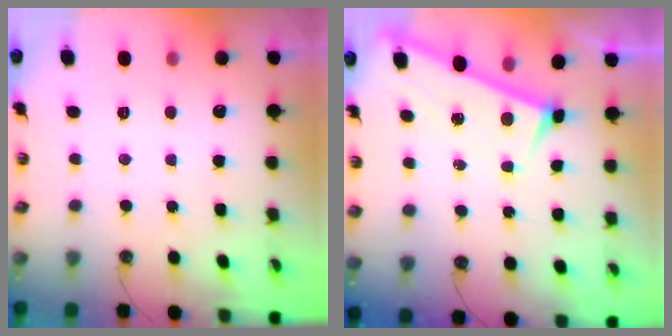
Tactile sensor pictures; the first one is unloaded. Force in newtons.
{"total": 3.3, "press": 3.3, "slide": 0.3}